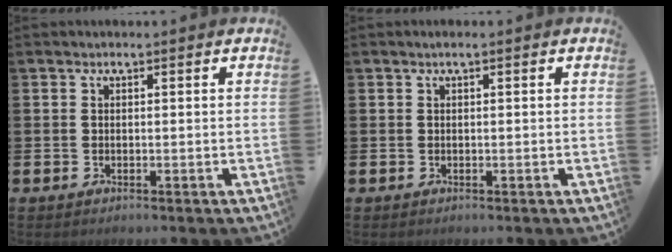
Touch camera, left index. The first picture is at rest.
{"total": 0.5, "force": [0.2, 0.0, 0.5], "torque": [-0.009, 0.003, 0.002]}